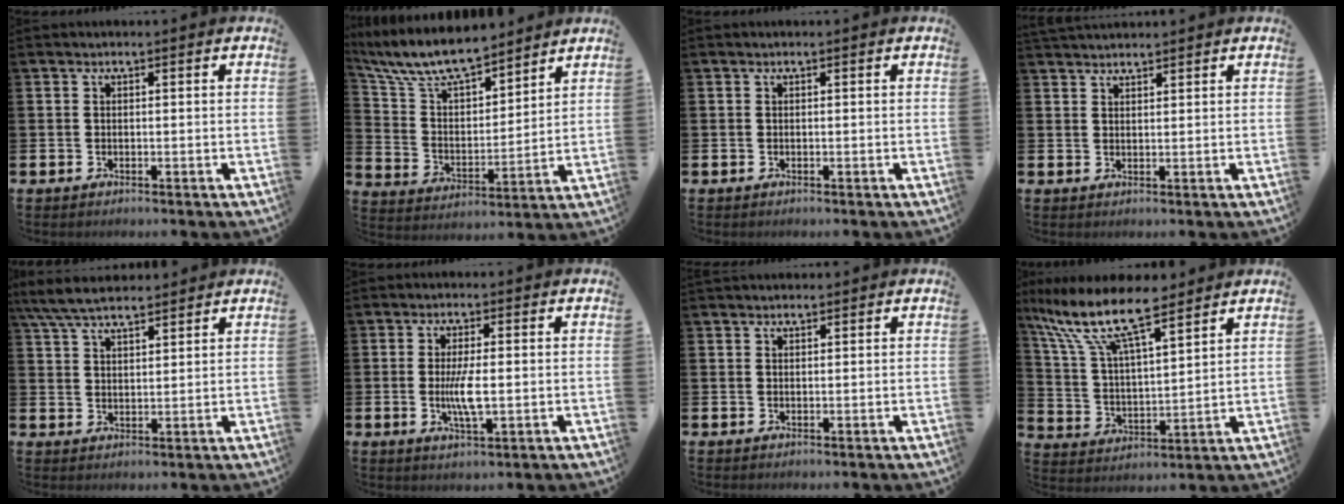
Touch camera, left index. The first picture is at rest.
{"total": 9.1, "force": [8.4, 2.0, 2.9], "torque": [-0.097, -0.052, 0.151]}
{"total": 0.0}
{"total": 2.2, "force": [2.1, 0.5, 0.2], "torque": [-0.004, -0.007, 0.039]}
{"total": 6.4, "force": [5.9, 1.2, 2.2], "torque": [-0.063, -0.018, 0.110]}
{"total": 4.3, "force": [-0.1, 1.1, 4.1], "torque": [-0.070, 0.000, -0.004]}
{"total": 1.4, "force": [1.3, 0.5, 0.1], "torque": [0.007, -0.001, 0.023]}
{"total": 12.0, "force": [9.8, 3.0, 6.2], "torque": [-0.160, -0.045, 0.173]}